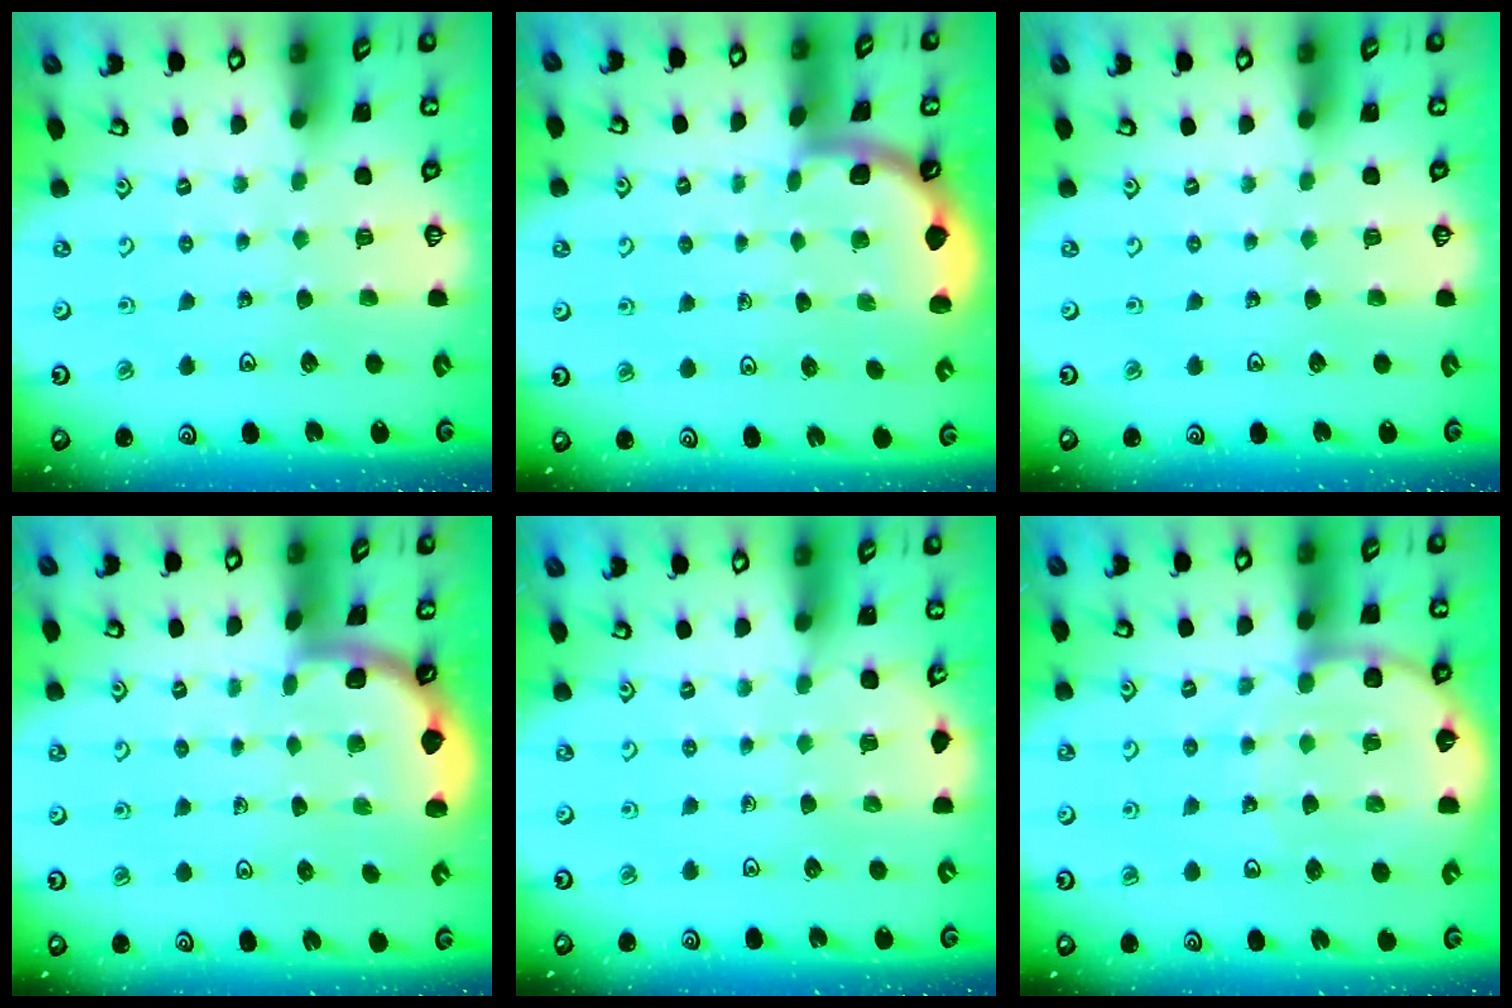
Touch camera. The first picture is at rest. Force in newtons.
{"total": 1.7, "press": 1.7, "slide": 0.1}
{"total": 0.0}
{"total": 1.8, "press": 1.8, "slide": 0.1}
{"total": 5.1, "press": 4.6, "slide": 2.2}
{"total": 9.3, "press": 9.0, "slide": 2.1}